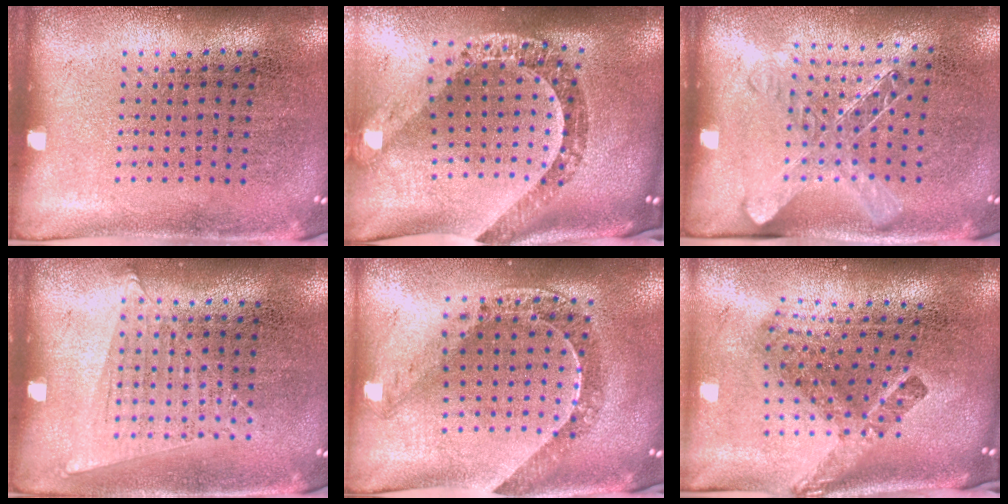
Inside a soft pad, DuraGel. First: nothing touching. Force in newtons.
{"total": 2.4, "press": 1.9, "slide": 1.5}
{"total": 1.4, "press": 1.3, "slide": 0.6}
{"total": 1.1, "press": 1.0, "slide": 0.4}
{"total": 0.7, "press": 0.7, "slide": 0.1}
{"total": 2.6, "press": 1.6, "slide": 2.0}